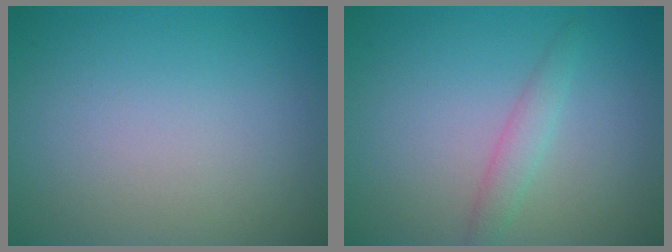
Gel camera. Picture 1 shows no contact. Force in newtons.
{"total": 1.7, "press": 1.7, "slide": 0.1}